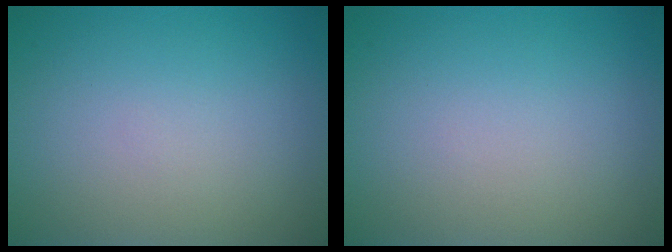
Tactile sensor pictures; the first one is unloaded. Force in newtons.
{"total": 0.0}